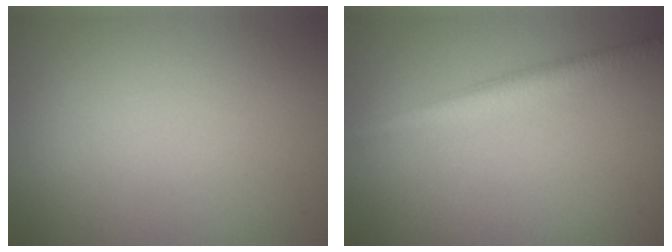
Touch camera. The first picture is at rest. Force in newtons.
{"total": 2.6, "press": 2.6, "slide": 0.0}